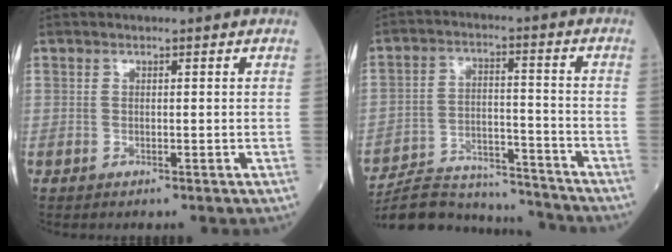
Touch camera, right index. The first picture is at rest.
{"total": 17.6, "force": [-16.8, 3.2, 4.1], "torque": [-0.094, 0.014, -0.259]}